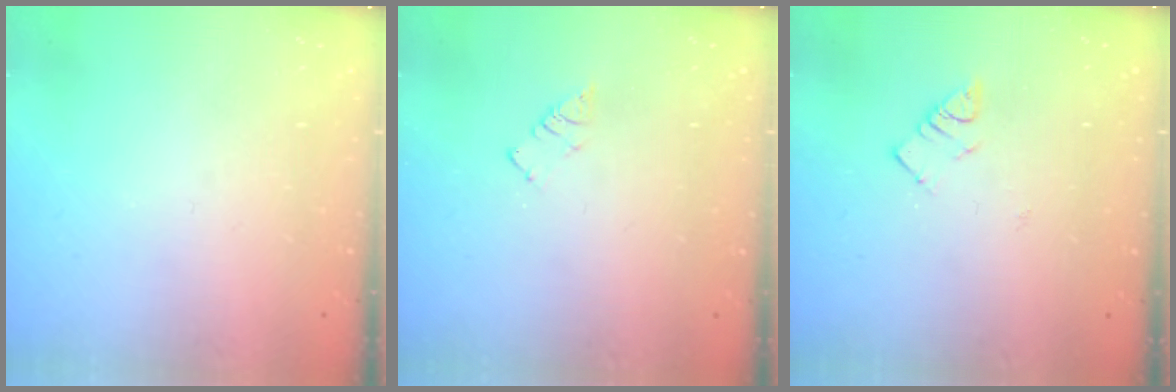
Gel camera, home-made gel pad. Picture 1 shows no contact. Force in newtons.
{"total": 2.9, "press": 2.9, "slide": 0.4}
{"total": 3.6, "press": 3.5, "slide": 0.5}